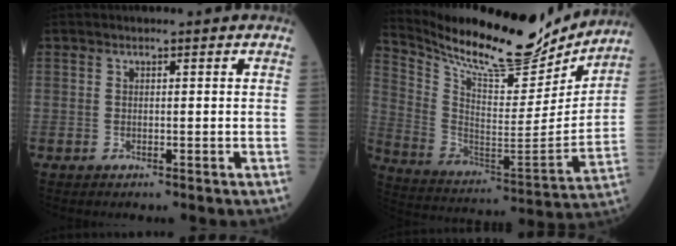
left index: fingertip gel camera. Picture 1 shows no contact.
{"total": 21.5, "force": [19.4, 4.1, 8.3], "torque": [-0.159, -0.043, 0.306]}